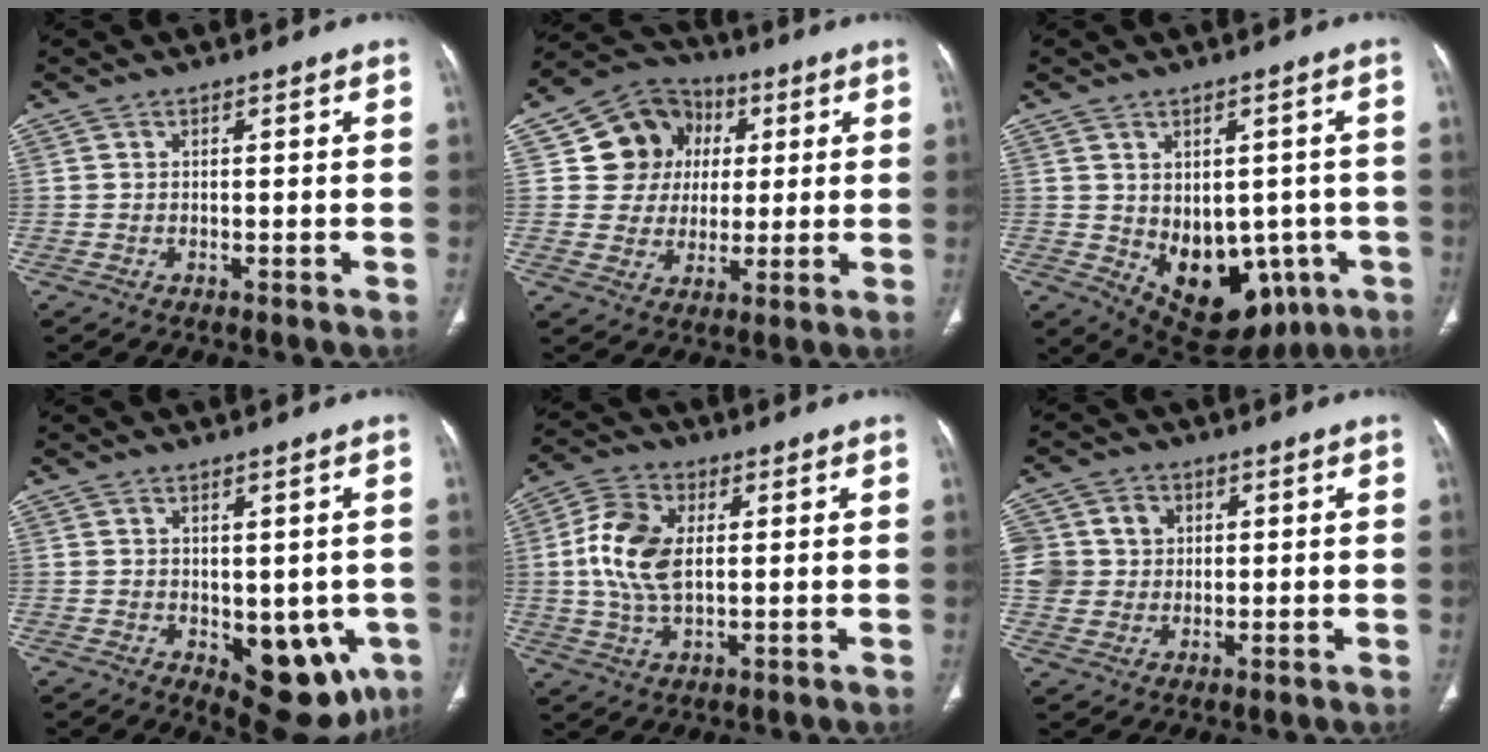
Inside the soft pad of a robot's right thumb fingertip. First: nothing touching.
{"total": 12.6, "force": [2.9, 11.6, 4.1], "torque": [-0.026, 0.009, 0.049]}
{"total": 15.2, "force": [-3.9, 10.3, 10.5], "torque": [-0.114, 0.005, -0.023]}
{"total": 11.6, "force": [-3.1, 6.2, 9.2], "torque": [-0.071, -0.008, -0.022]}
{"total": 11.1, "force": [1.4, 6.5, 8.9], "torque": [-0.184, 0.004, 0.025]}
{"total": 9.7, "force": [1.9, 8.9, 3.4], "torque": [-0.048, 0.012, 0.041]}